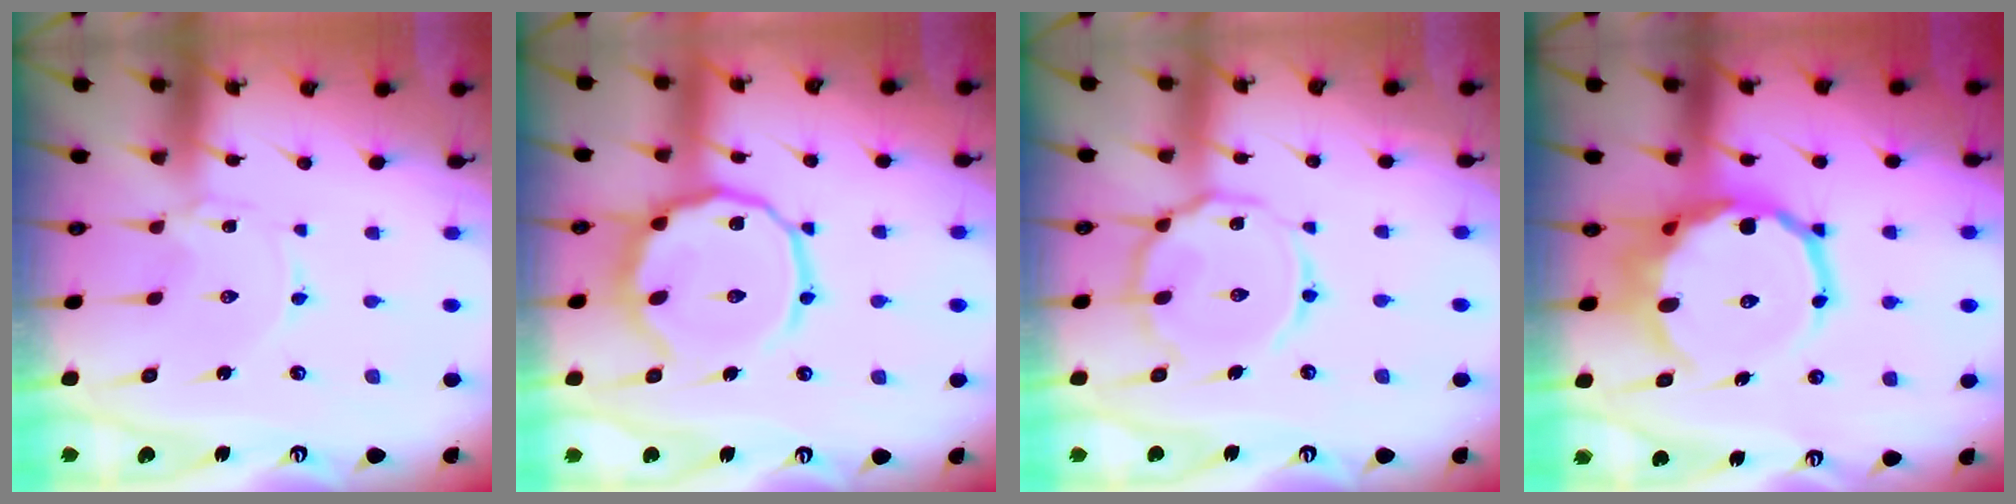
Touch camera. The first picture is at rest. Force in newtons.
{"total": 15.2, "press": 15.1, "slide": 1.5}
{"total": 14.3, "press": 14.2, "slide": 1.2}
{"total": 17.0, "press": 16.4, "slide": 4.2}